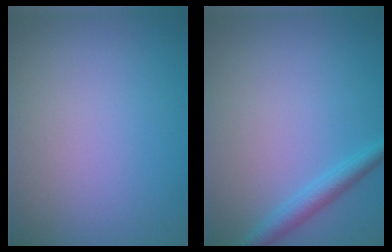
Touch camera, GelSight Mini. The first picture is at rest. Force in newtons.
{"total": 2.2, "press": 2.2, "slide": 0.1}